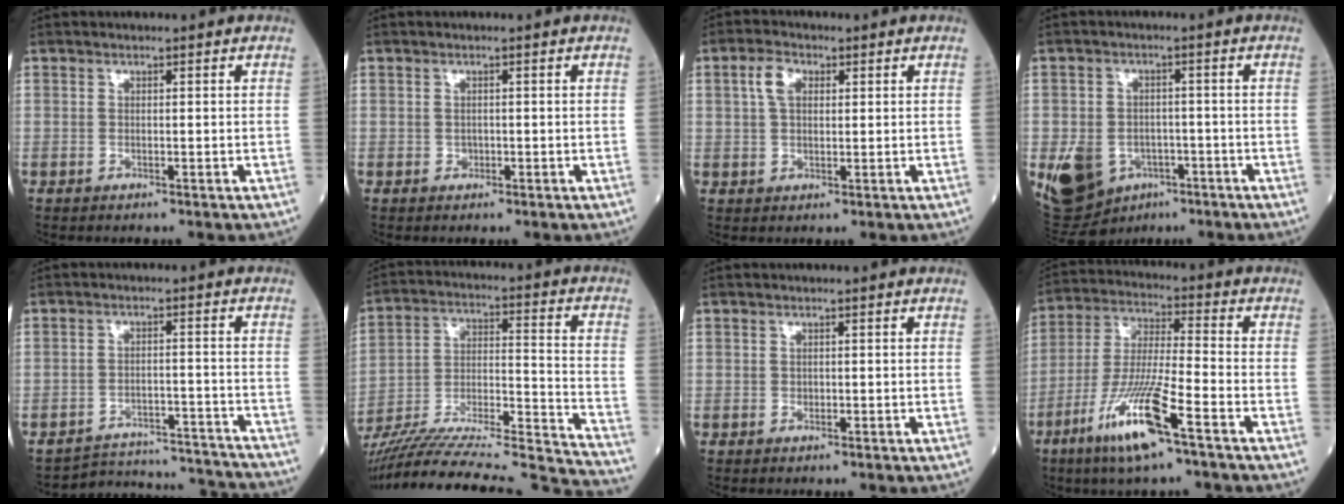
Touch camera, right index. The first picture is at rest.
{"total": 0.7, "force": [-0.2, 0.6, 0.2], "torque": [-0.003, 0.002, -0.003]}
{"total": 3.8, "force": [1.3, 2.2, 2.8], "torque": [-0.062, 0.011, 0.027]}
{"total": 14.2, "force": [-5.5, 11.2, 6.8], "torque": [-0.161, 0.003, -0.076]}
{"total": 14.1, "force": [-14.0, 1.2, 0.2], "torque": [0.009, 0.026, -0.180]}
{"total": 32.5, "force": [-30.2, 0.2, 12.2], "torque": [-0.157, -0.031, -0.442]}
{"total": 0.5, "force": [-0.1, 0.5, 0.3], "torque": [0.000, 0.001, -0.001]}
{"total": 13.1, "force": [-7.1, 0.5, 11.0], "torque": [-0.227, -0.025, -0.136]}